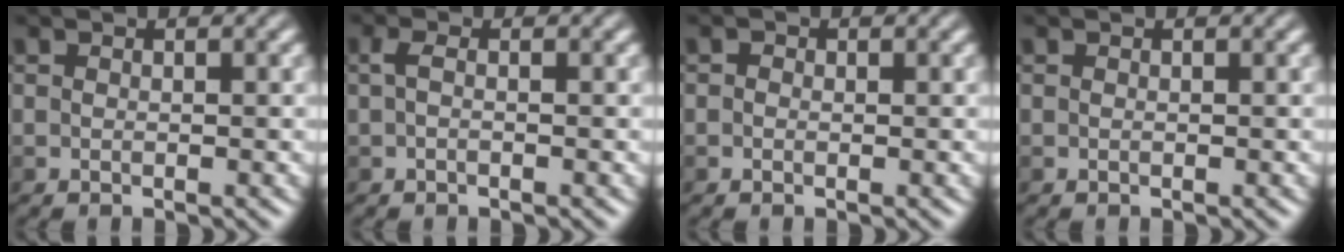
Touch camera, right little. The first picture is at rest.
{"total": 0.8, "force": [-0.1, 0.2, 0.7], "torque": [-0.017, 0.006, -0.002]}
{"total": 1.2, "force": [0.4, 0.9, 0.6], "torque": [0.000, 0.008, -0.007]}
{"total": 0.0}